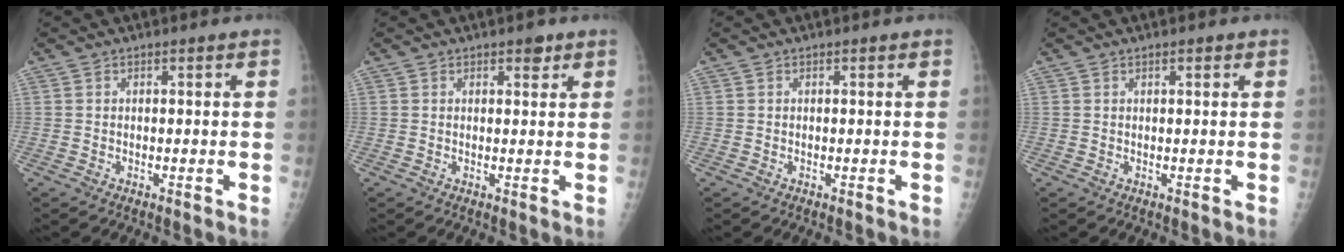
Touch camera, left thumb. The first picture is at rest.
{"total": 1.8, "force": [1.1, 0.9, 1.0], "torque": [-0.002, -0.004, 0.012]}
{"total": 0.0}
{"total": 0.7, "force": [0.4, 0.2, 0.5], "torque": [-0.010, 0.000, 0.006]}